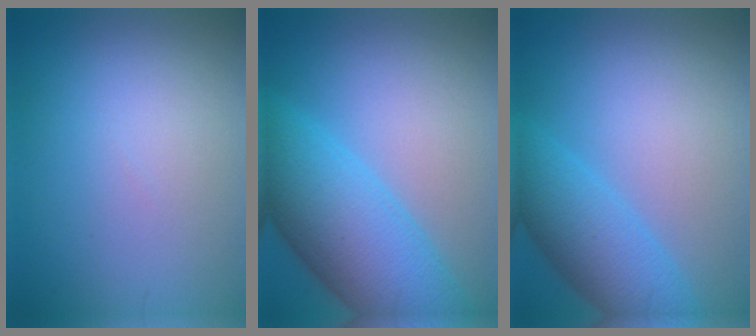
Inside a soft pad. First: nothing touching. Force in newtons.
{"total": 10.5, "press": 10.5, "slide": 0.4}
{"total": 5.9, "press": 5.9, "slide": 0.2}